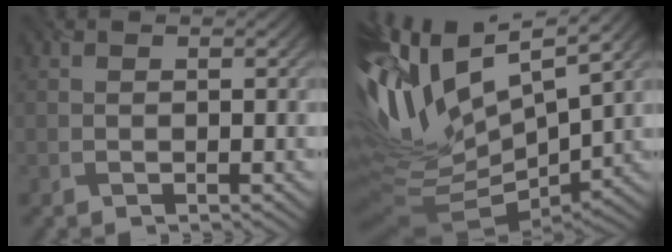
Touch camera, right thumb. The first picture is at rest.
{"total": 17.1, "force": [5.6, 6.6, 14.8], "torque": [-0.305, 0.010, 0.110]}